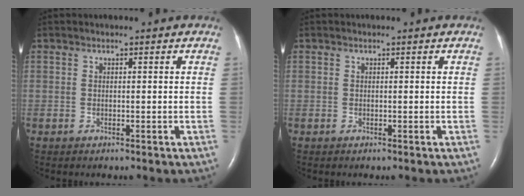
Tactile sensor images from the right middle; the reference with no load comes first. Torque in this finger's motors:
{"motor_torque": [-0.11, -0.22, 0.00, 0.01]}